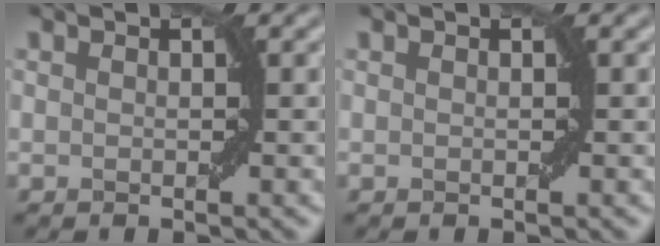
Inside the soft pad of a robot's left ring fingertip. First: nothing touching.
{"total": 0.0}